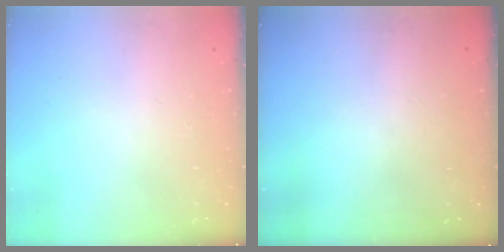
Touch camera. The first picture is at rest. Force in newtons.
{"total": 2.9, "press": 2.9, "slide": 0.3}